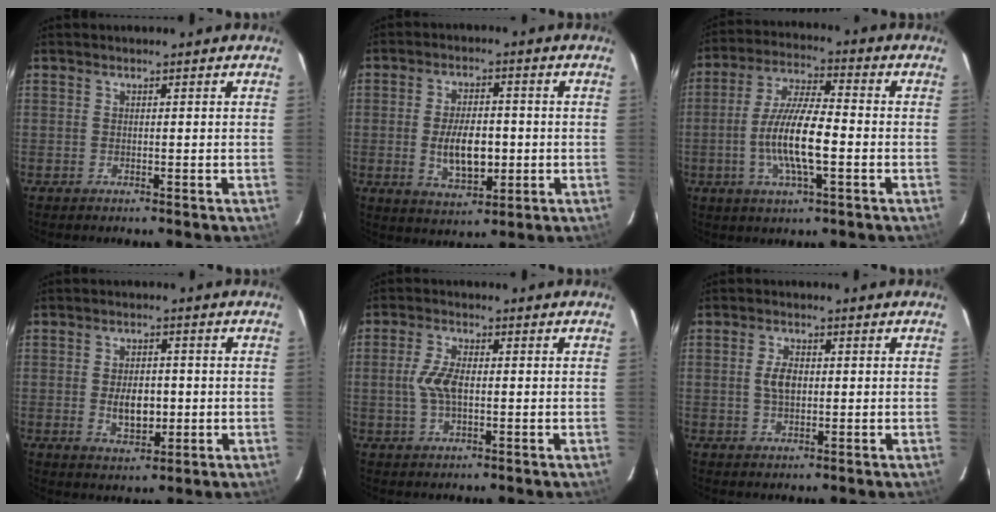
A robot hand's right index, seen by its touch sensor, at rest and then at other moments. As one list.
[{"total": 9.4, "force": [-1.3, 4.6, 8.1], "torque": [-0.152, -0.005, -0.014]}, {"total": 12.4, "force": [-2.8, 2.9, 11.7], "torque": [-0.233, -0.003, -0.053]}, {"total": 6.6, "force": [-0.8, 3.8, 5.3], "torque": [-0.099, -0.004, -0.007]}, {"total": 5.3, "force": [-0.3, 2.3, 4.7], "torque": [-0.102, 0.004, -0.004]}, {"total": 3.7, "force": [0.1, 2.1, 3.0], "torque": [-0.060, 0.004, 0.005]}]